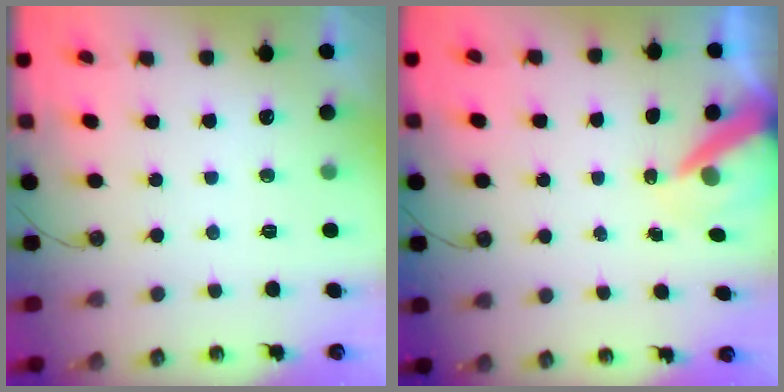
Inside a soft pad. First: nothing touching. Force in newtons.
{"total": 8.8, "press": 8.7, "slide": 0.9}